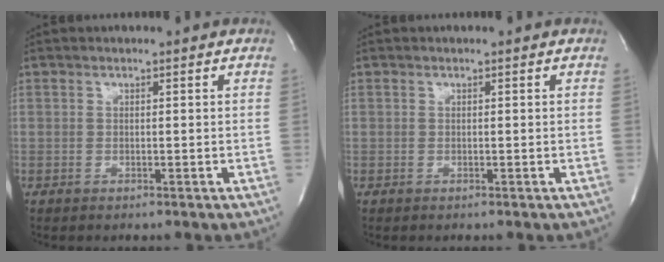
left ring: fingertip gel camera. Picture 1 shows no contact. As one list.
[{"total": 0.0}]